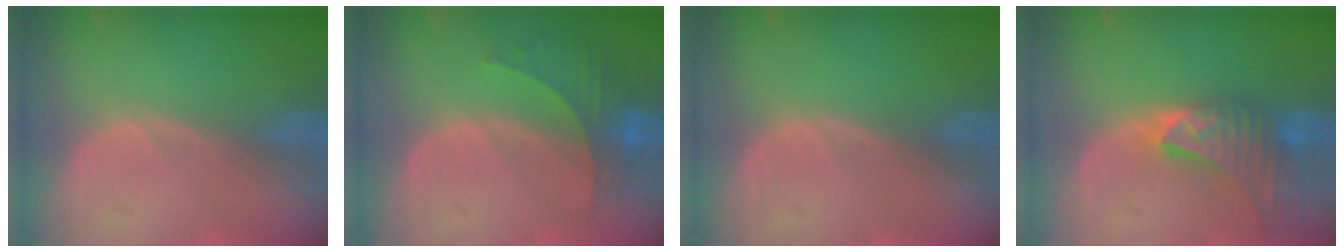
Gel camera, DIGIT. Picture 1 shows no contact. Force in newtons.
{"total": 5.7, "press": 5.5, "slide": 1.3}
{"total": 0.0}
{"total": 9.1, "press": 8.2, "slide": 3.9}